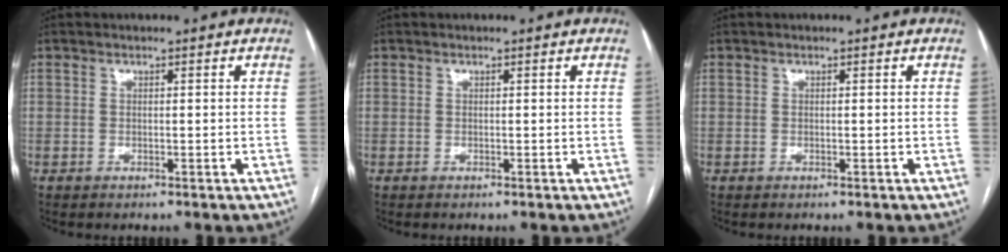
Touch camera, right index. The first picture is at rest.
{"total": 0.0}
{"total": 0.0}